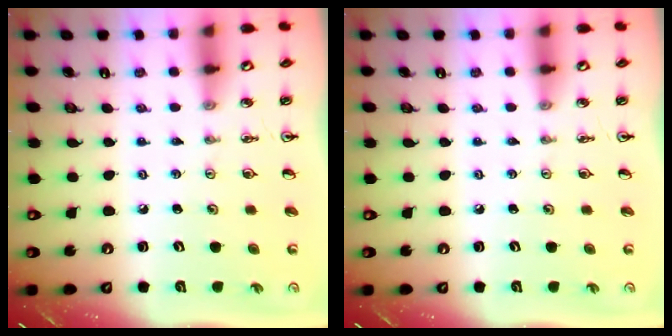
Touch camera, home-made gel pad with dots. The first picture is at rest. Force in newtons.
{"total": 0.0}